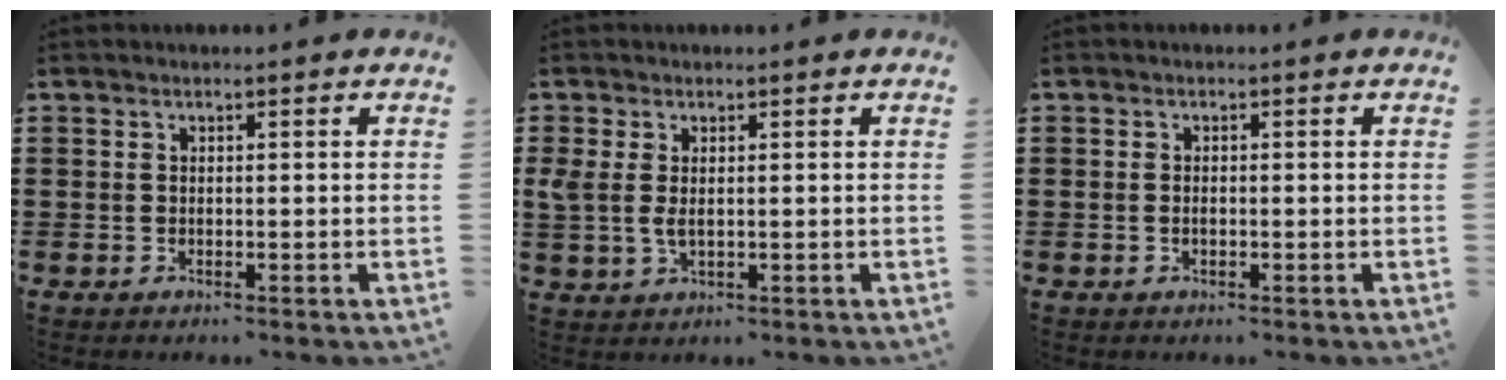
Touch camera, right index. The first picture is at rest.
{"total": 3.1, "force": [0.6, 1.5, 2.6], "torque": [-0.070, 0.000, 0.005]}
{"total": 0.7, "force": [-0.2, 0.3, 0.7], "torque": [-0.015, -0.001, -0.003]}